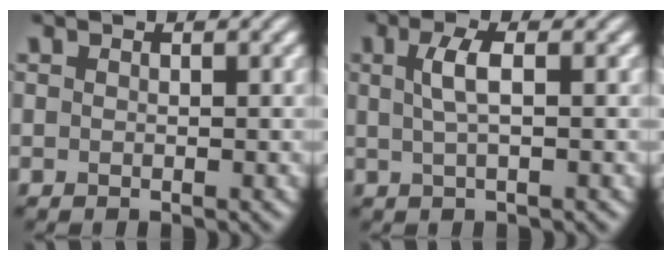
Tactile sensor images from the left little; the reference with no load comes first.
{"total": 2.5, "force": [0.5, 0.6, 2.3], "torque": [-0.048, 0.005, 0.009]}